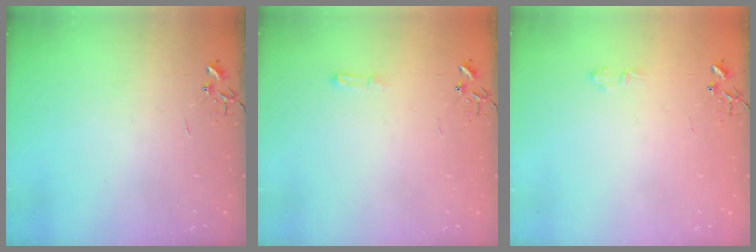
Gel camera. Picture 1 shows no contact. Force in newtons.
{"total": 3.8, "press": 3.8, "slide": 0.5}
{"total": 4.2, "press": 4.2, "slide": 0.5}